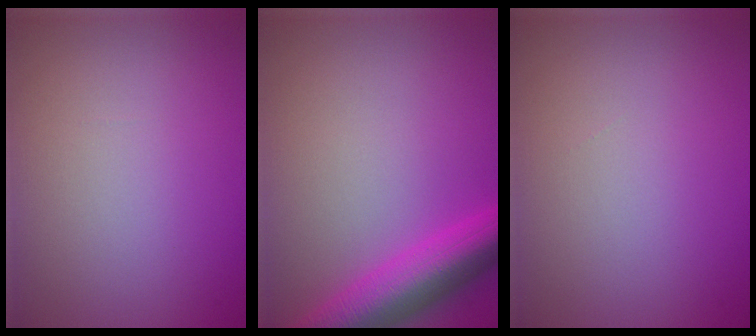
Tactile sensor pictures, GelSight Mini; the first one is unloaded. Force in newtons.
{"total": 6.8, "press": 6.8, "slide": 0.2}
{"total": 0.0}